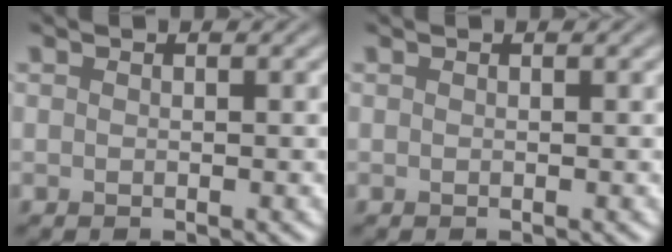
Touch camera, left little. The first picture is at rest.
{"total": 0.0}